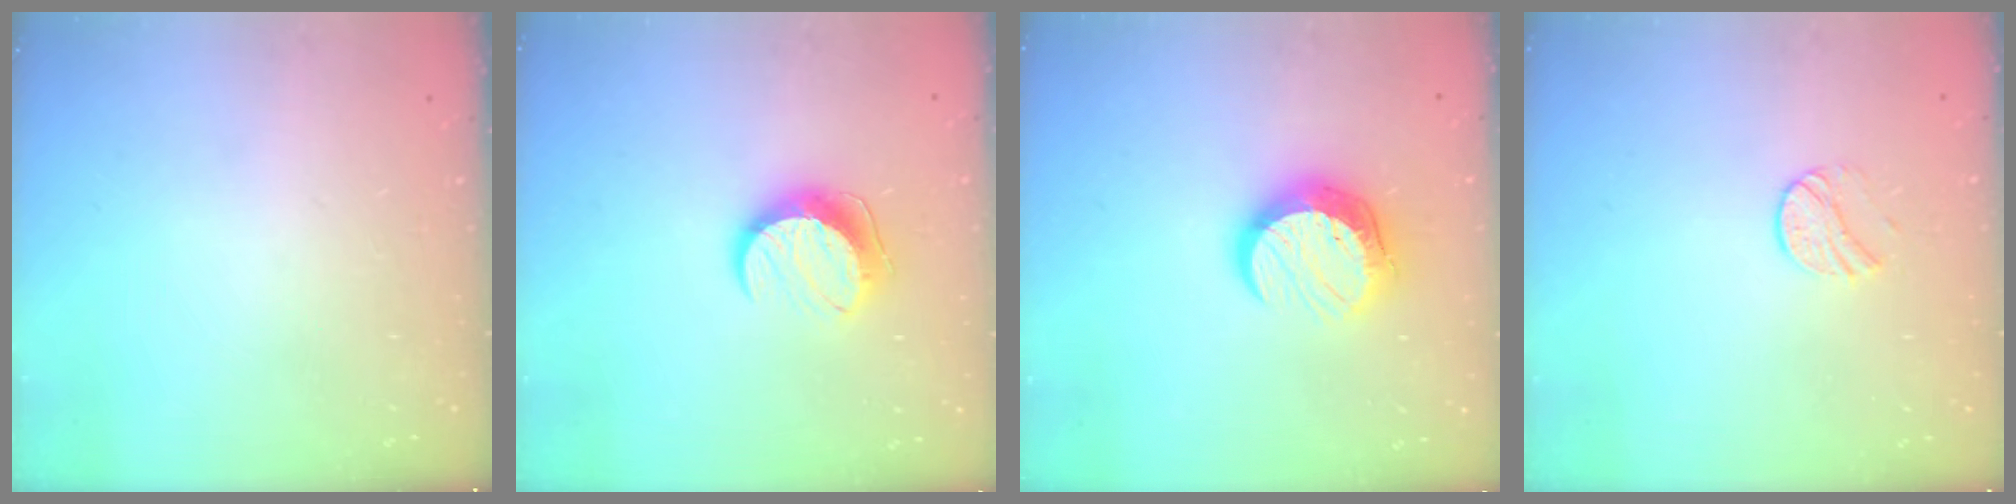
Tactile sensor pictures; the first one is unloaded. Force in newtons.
{"total": 9.9, "press": 9.8, "slide": 0.5}
{"total": 11.6, "press": 11.6, "slide": 0.9}
{"total": 8.1, "press": 8.1, "slide": 0.6}